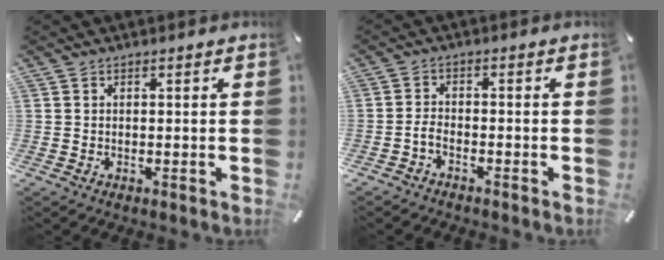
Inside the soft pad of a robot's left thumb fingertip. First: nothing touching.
{"total": 2.5, "force": [-1.8, 1.2, 1.2], "torque": [-0.028, 0.008, -0.036]}